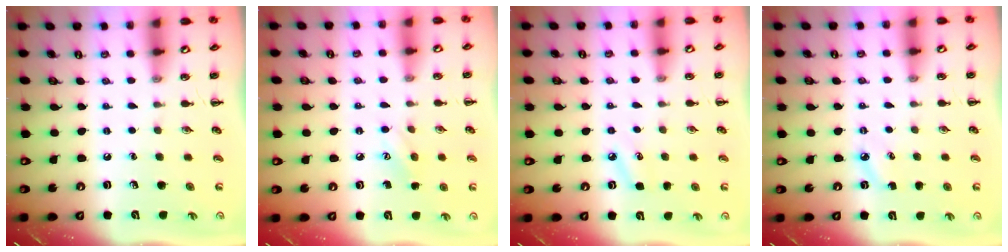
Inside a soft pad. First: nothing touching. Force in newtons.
{"total": 6.0, "press": 5.8, "slide": 1.5}
{"total": 5.2, "press": 5.0, "slide": 1.4}
{"total": 2.8, "press": 2.7, "slide": 0.7}